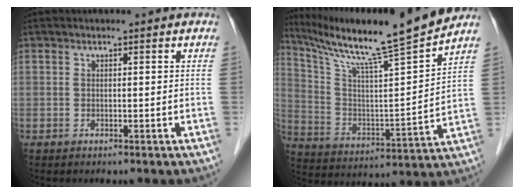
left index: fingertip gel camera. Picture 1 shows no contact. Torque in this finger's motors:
{"motor_torque": [-0.07, -0.12, 0.15, 0.09]}